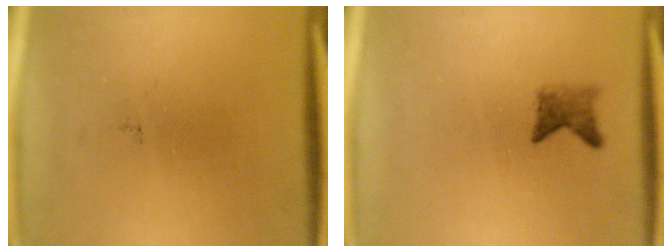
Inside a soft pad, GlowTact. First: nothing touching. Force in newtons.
{"total": 2.0}